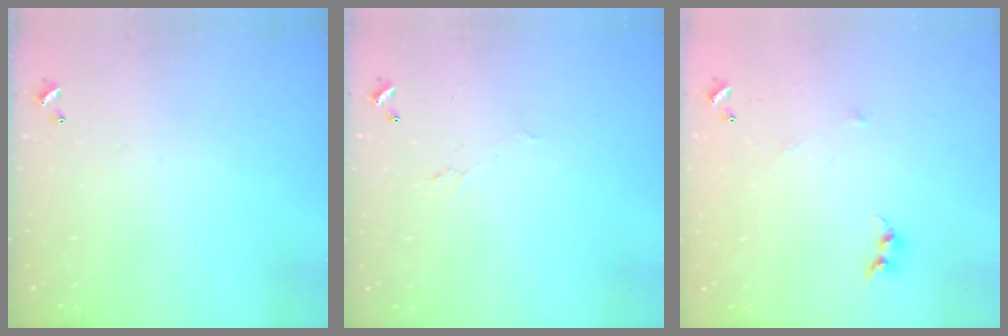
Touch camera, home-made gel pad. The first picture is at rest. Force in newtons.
{"total": 0.8, "press": 0.5, "slide": 0.6}
{"total": 5.2, "press": 5.1, "slide": 0.8}